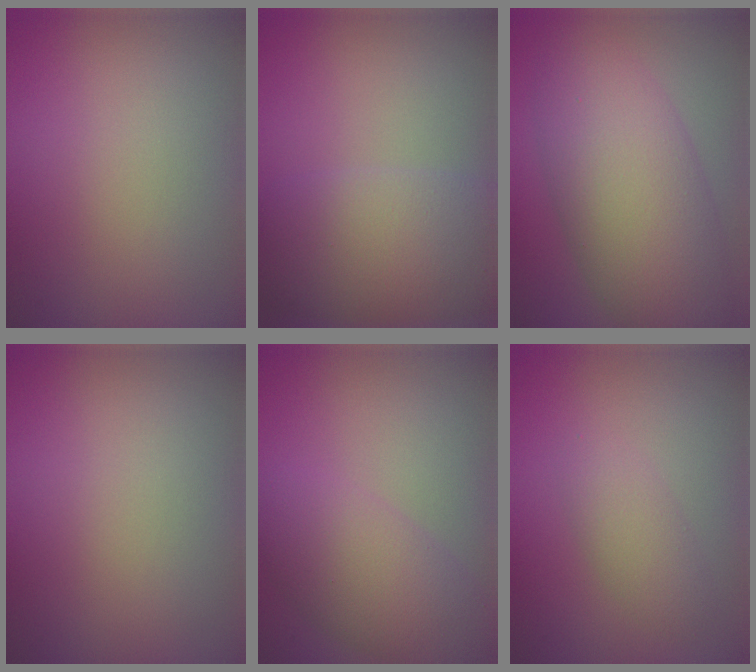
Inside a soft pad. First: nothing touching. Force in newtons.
{"total": 8.4, "press": 8.4, "slide": 0.6}
{"total": 9.2, "press": 9.2, "slide": 0.4}
{"total": 0.0}
{"total": 5.5, "press": 5.5, "slide": 0.1}
{"total": 2.2, "press": 2.2, "slide": 0.1}